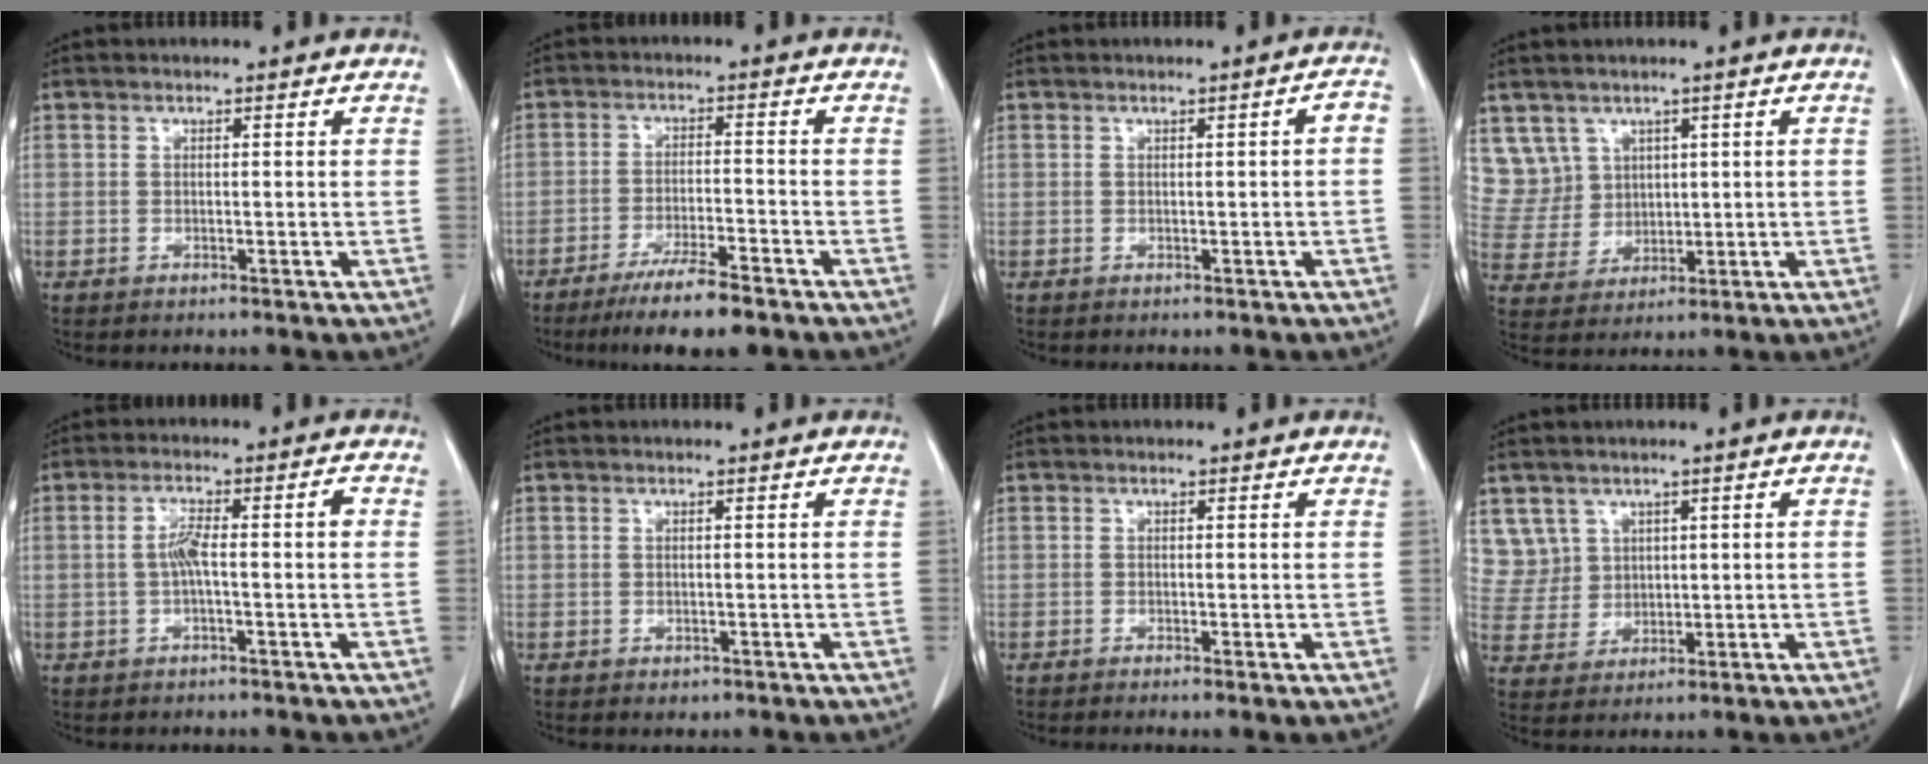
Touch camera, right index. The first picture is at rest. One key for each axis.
{"total": 8.1, "fx": -6.0, "fy": 0.9, "fz": 5.4, "tx": -0.089, "ty": -0.017, "tz": -0.101}
{"total": 1.6, "fx": -0.2, "fy": 0.2, "fz": 1.6, "tx": -0.017, "ty": 0.004, "tz": -0.003}
{"total": 7.2, "fx": 3.6, "fy": 6.2, "fz": -0.2, "tx": 0.001, "ty": 0.020, "tz": 0.089}
{"total": 4.7, "fx": -0.4, "fy": 0.7, "fz": 4.7, "tx": -0.091, "ty": 0.020, "tz": -0.005}
{"total": 0.9, "fx": -0.3, "fy": 0.8, "fz": 0.3, "tx": -0.004, "ty": 0.003, "tz": 0.000}
{"total": 0.8, "fx": -0.4, "fy": 0.0, "fz": 0.7, "tx": -0.013, "ty": -0.002, "tz": -0.007}
{"total": 6.1, "fx": 3.0, "fy": 5.3, "fz": -0.4, "tx": 0.009, "ty": 0.014, "tz": 0.074}